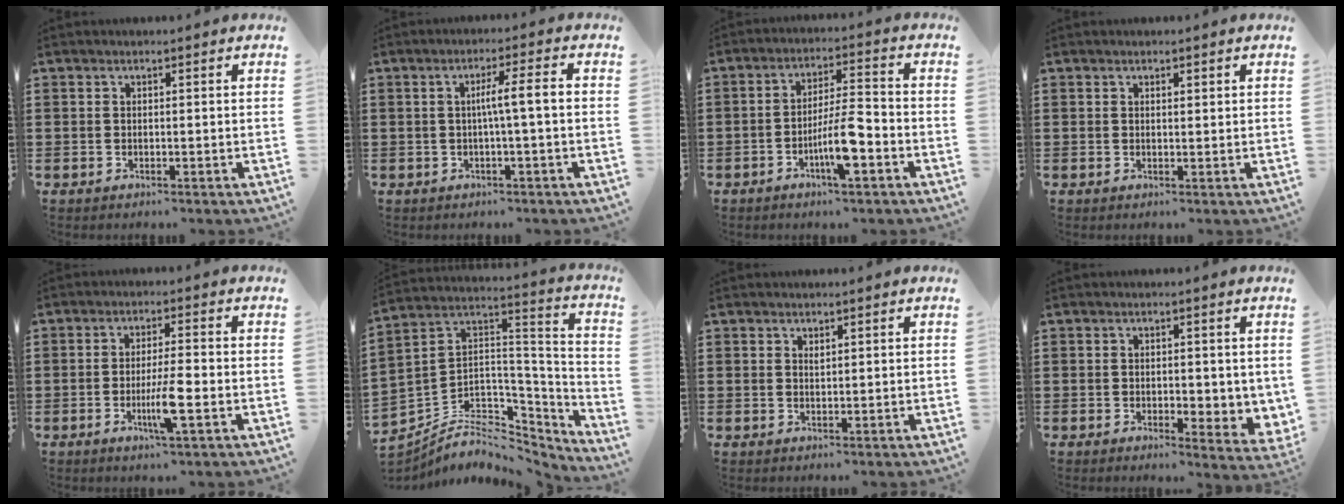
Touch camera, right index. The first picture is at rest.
{"total": 4.2, "force": [-0.4, 0.0, 4.2], "torque": [-0.078, 0.000, -0.012]}
{"total": 7.5, "force": [-3.2, 1.4, 6.6], "torque": [-0.128, -0.002, -0.063]}
{"total": 0.7, "force": [0.5, 0.3, 0.4], "torque": [-0.008, 0.003, 0.009]}
{"total": 5.9, "force": [-1.8, 0.4, 5.6], "torque": [-0.109, -0.016, -0.034]}
{"total": 7.2, "force": [-4.6, 4.8, 2.9], "torque": [-0.068, -0.004, -0.085]}
{"total": 0.7, "force": [0.5, 0.2, 0.3], "torque": [-0.007, 0.001, 0.010]}
{"total": 2.2, "force": [0.4, 1.4, 1.7], "torque": [-0.029, 0.002, 0.005]}